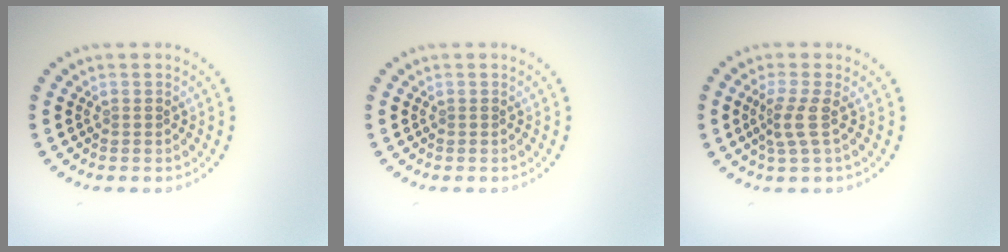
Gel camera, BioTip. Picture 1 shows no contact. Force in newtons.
{"total": 0.0}
{"total": 2.2, "press": 1.6, "slide": 1.5}